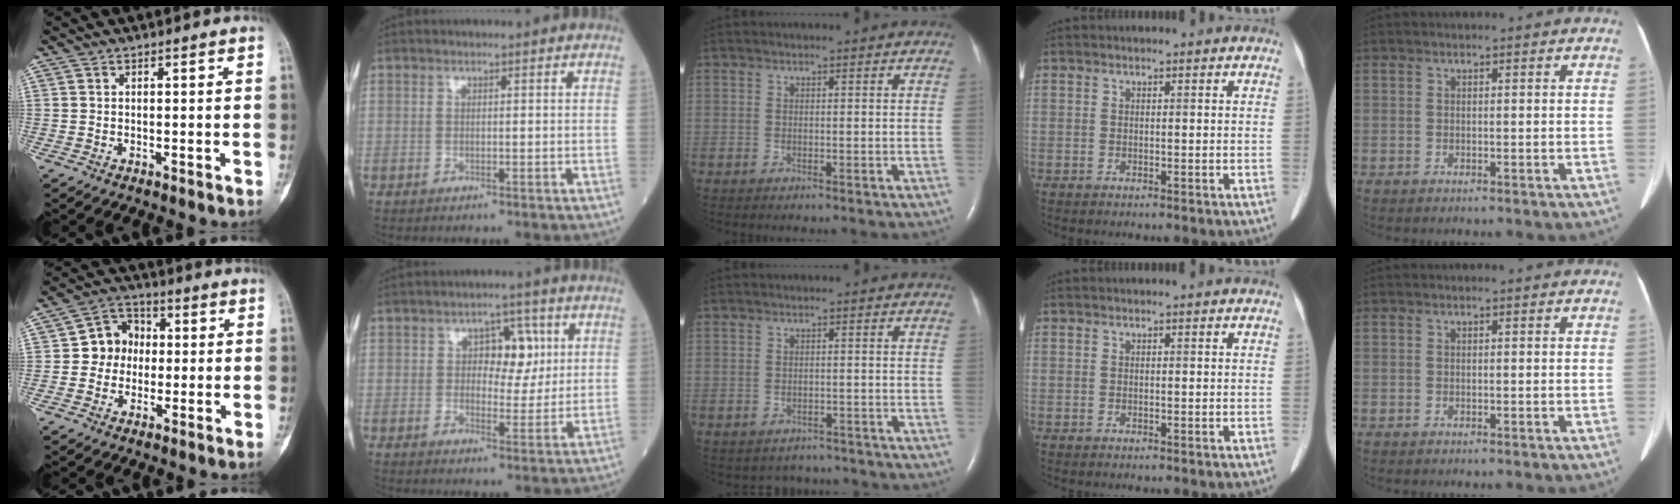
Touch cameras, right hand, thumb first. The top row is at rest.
{"thumb": {"total": 7.6, "force": [-0.1, 6.9, 3.2], "torque": [-0.016, 0.022, -0.016]}, "index": {"total": 6.0, "force": [1.6, 3.4, 4.7], "torque": [-0.059, 0.011, 0.024]}, "middle": {"total": 3.6, "force": [-3.2, 1.6, -0.5], "torque": [0.002, 0.008, -0.041]}}